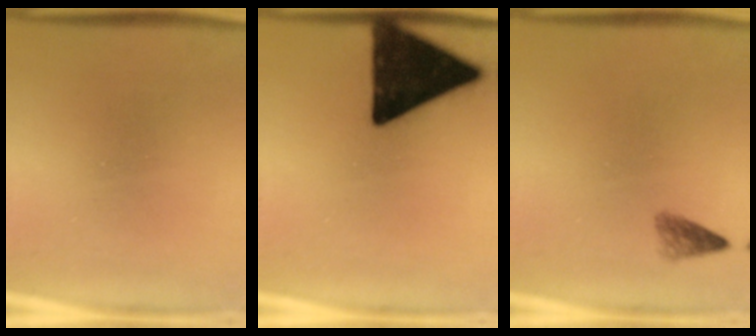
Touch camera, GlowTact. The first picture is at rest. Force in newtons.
{"total": 17.1}
{"total": 1.7}